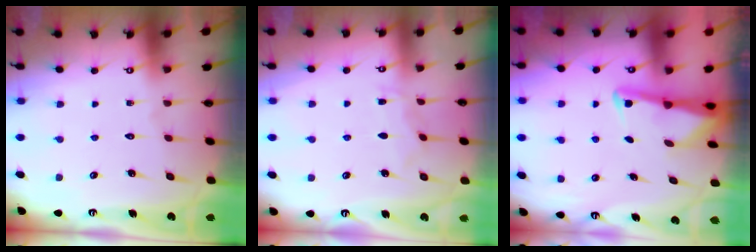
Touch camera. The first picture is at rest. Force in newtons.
{"total": 4.9, "press": 4.9, "slide": 0.3}
{"total": 2.9, "press": 2.9, "slide": 0.3}